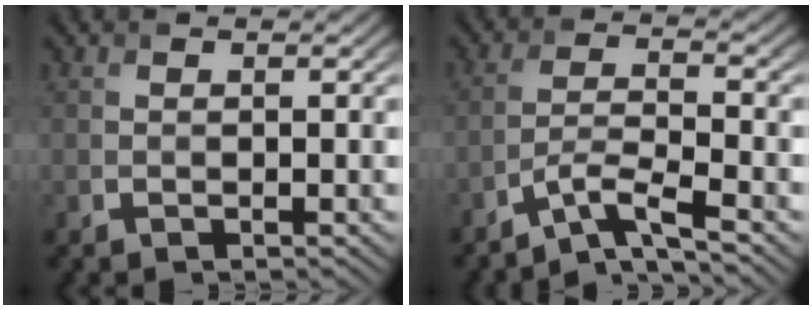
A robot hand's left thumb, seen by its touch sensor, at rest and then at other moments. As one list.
[{"total": 5.3, "force": [-4.1, 0.7, 3.3], "torque": [-0.059, 0.003, -0.084]}]